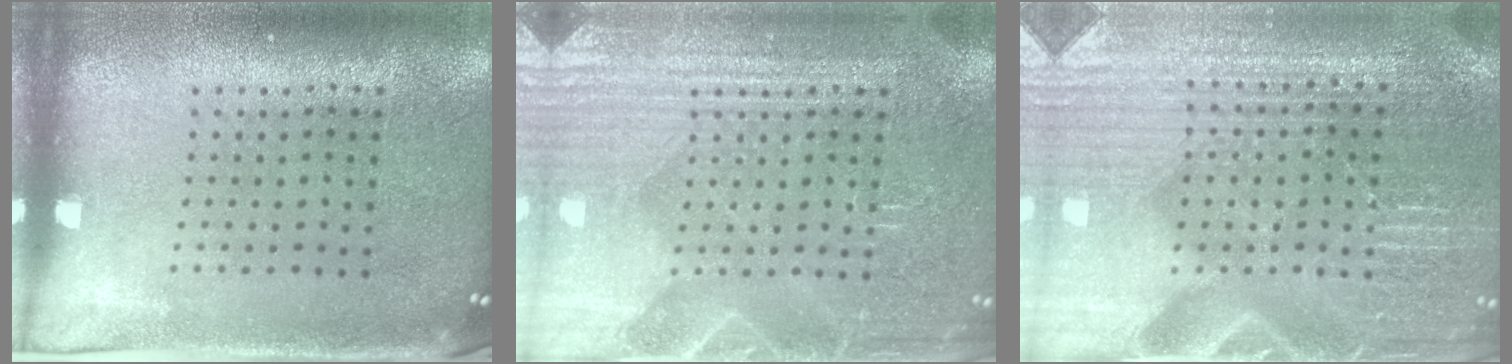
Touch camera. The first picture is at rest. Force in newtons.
{"total": 5.1, "press": 5.1, "slide": 0.7}
{"total": 4.9, "press": 4.6, "slide": 1.6}